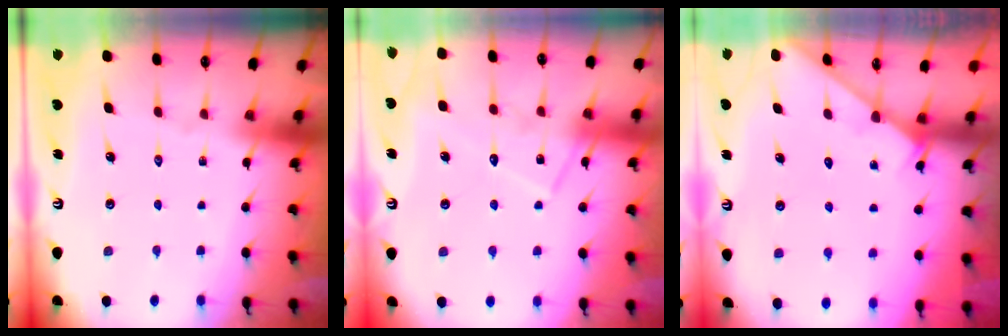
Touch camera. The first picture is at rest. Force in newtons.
{"total": 12.6, "press": 12.5, "slide": 0.8}
{"total": 2.6, "press": 2.5, "slide": 0.3}